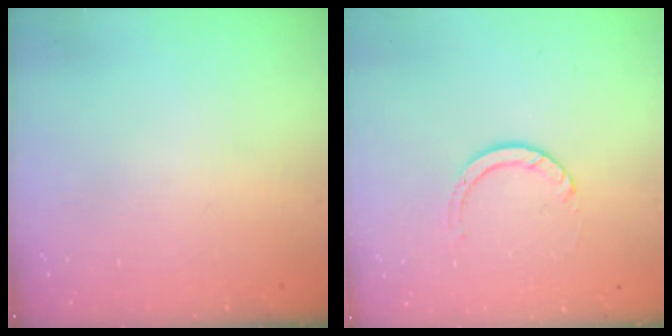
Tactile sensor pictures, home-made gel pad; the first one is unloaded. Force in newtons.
{"total": 3.6, "press": 3.6, "slide": 0.3}